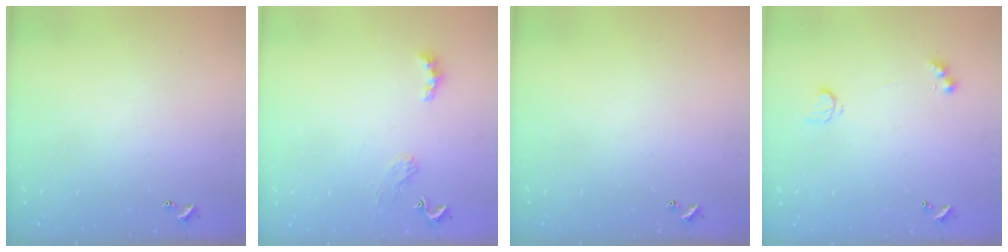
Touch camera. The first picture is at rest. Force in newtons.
{"total": 2.4, "press": 2.3, "slide": 0.5}
{"total": 0.0}
{"total": 3.6, "press": 3.6, "slide": 0.6}